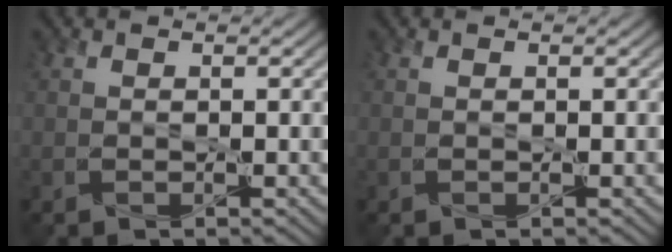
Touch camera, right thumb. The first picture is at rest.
{"total": 0.0}